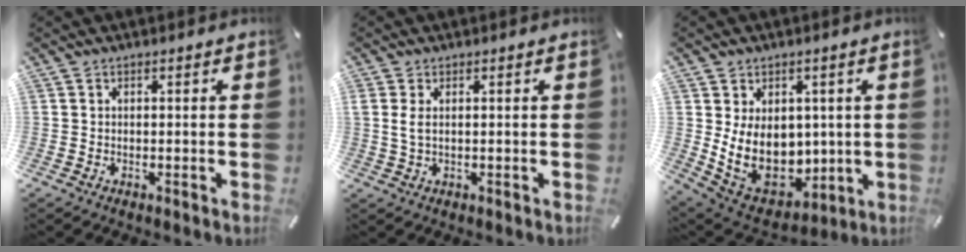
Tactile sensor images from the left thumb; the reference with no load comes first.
{"total": 2.8, "force": [0.9, 1.0, 2.5], "torque": [-0.053, 0.001, 0.016]}
{"total": 14.9, "force": [1.5, 11.7, 9.1], "torque": [-0.178, -0.038, 0.039]}